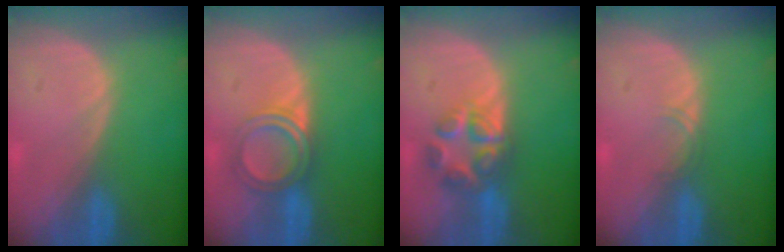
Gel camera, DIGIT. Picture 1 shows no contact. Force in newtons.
{"total": 4.9, "press": 4.6, "slide": 1.4}
{"total": 7.0, "press": 5.9, "slide": 3.8}
{"total": 1.1, "press": 1.1, "slide": 0.1}